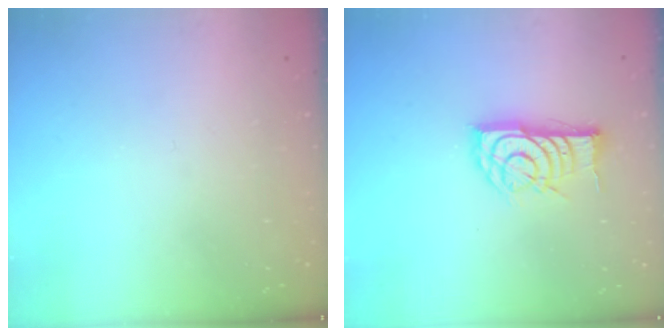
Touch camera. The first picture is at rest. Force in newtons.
{"total": 13.1, "press": 13.1, "slide": 0.5}